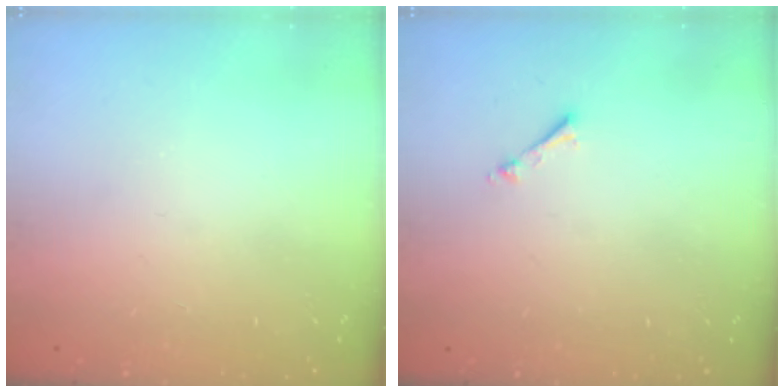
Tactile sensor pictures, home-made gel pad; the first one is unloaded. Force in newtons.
{"total": 0.6, "press": 0.6, "slide": 0.2}